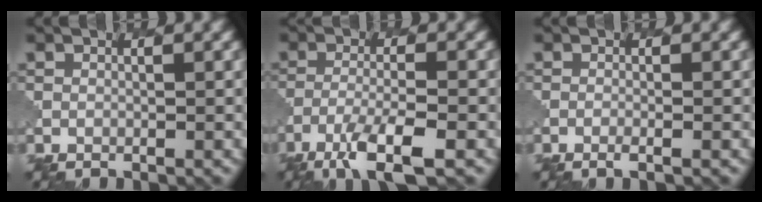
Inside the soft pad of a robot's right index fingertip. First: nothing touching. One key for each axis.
{"total": 5.6, "fx": -3.5, "fy": 1.2, "fz": 4.2, "tx": -0.081, "ty": -0.007, "tz": -0.068}
{"total": 1.1, "fx": -0.5, "fy": 0.2, "fz": 1.0, "tx": -0.011, "ty": 0.001, "tz": -0.013}